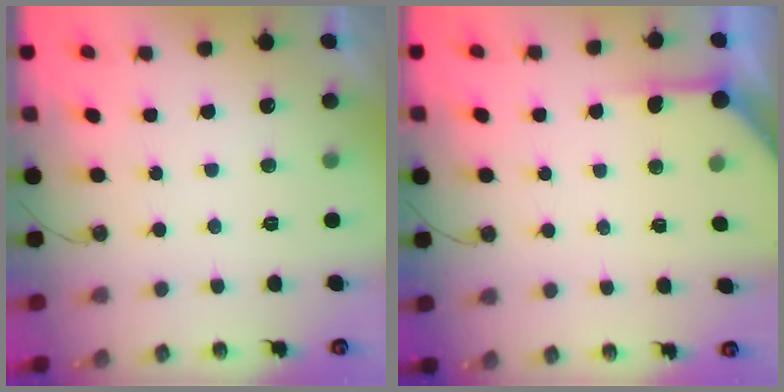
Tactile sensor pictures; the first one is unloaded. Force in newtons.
{"total": 4.2, "press": 4.2, "slide": 0.4}